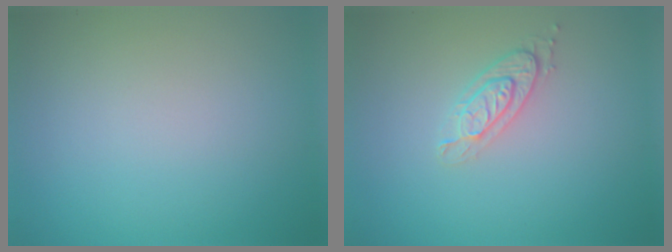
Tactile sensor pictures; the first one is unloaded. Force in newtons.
{"total": 2.0, "press": 1.9, "slide": 0.6}